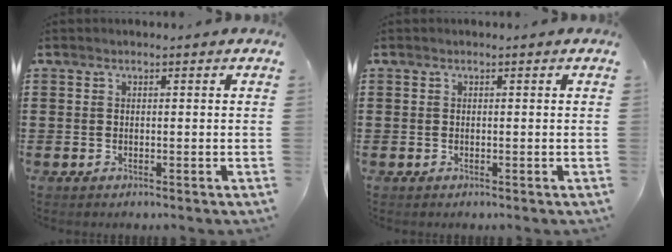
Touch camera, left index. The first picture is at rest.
{"total": 0.0}